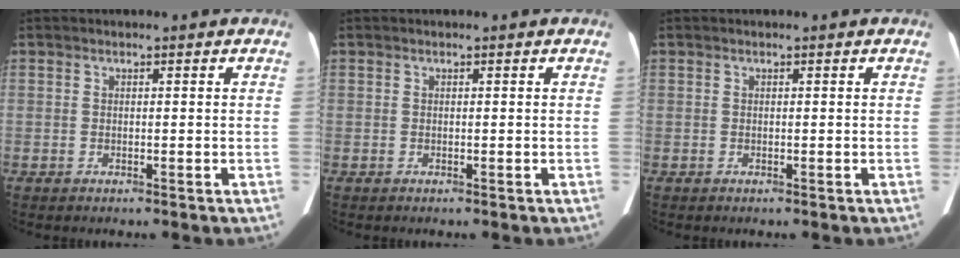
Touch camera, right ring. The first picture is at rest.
{"total": 0.0}
{"total": 0.0}